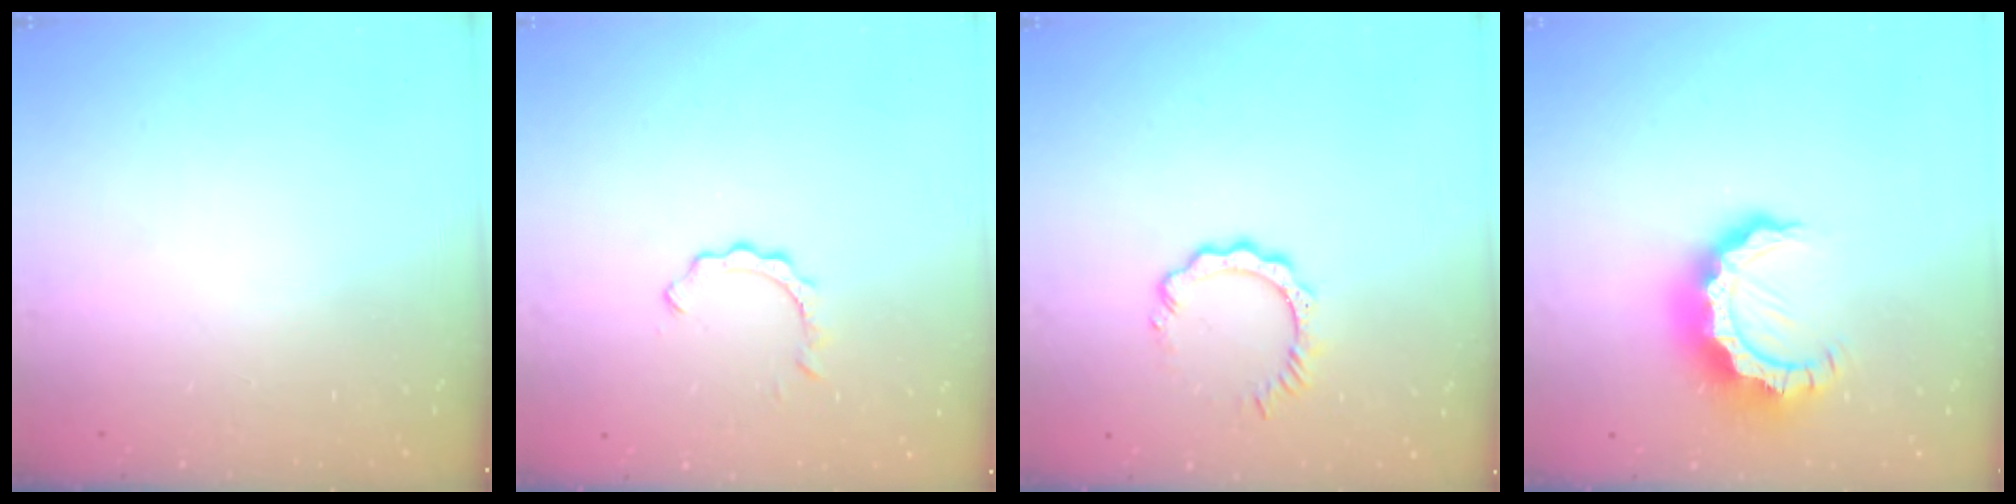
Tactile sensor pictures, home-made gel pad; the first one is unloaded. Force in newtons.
{"total": 2.7, "press": 2.7, "slide": 0.2}
{"total": 5.1, "press": 5.1, "slide": 0.3}
{"total": 11.8, "press": 11.8, "slide": 0.9}